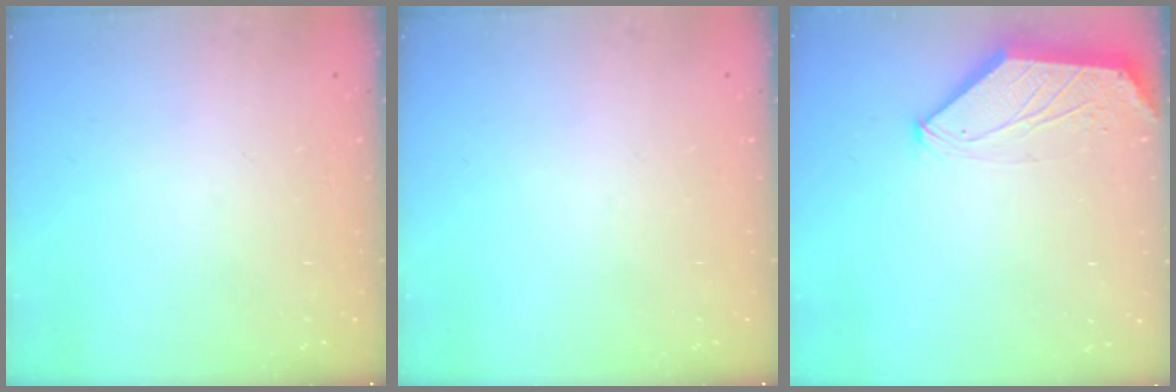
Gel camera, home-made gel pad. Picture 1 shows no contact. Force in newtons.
{"total": 0.0}
{"total": 1.6, "press": 1.5, "slide": 0.3}